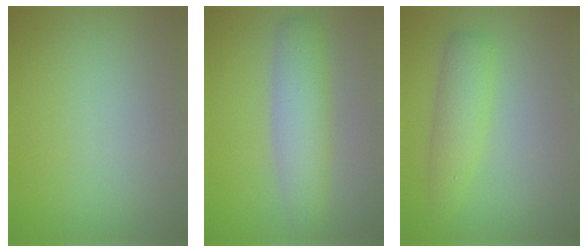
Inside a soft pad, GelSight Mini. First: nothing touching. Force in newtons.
{"total": 4.3, "press": 4.3, "slide": 0.0}
{"total": 2.9, "press": 2.9, "slide": 0.1}